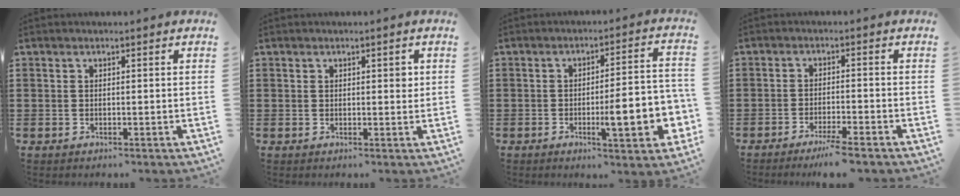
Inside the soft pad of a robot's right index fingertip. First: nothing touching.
{"total": 1.3, "force": [0.6, 0.8, 0.9], "torque": [-0.010, 0.002, 0.008]}
{"total": 10.4, "force": [-2.6, 2.4, 9.7], "torque": [-0.144, -0.009, -0.042]}
{"total": 3.4, "force": [-2.9, -0.4, 1.8], "torque": [-0.036, -0.008, -0.055]}